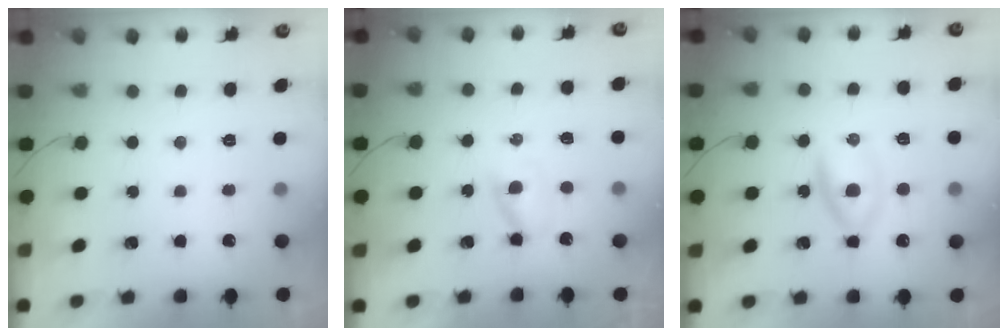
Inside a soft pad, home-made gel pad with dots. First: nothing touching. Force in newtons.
{"total": 2.3, "press": 2.0, "slide": 1.1}
{"total": 3.0, "press": 2.9, "slide": 0.9}